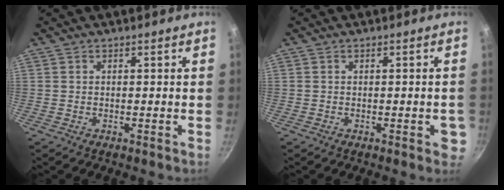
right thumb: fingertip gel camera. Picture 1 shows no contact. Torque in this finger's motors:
{"motor_torque": [0.44, 0.79, -0.25, 0.06, 0.07]}